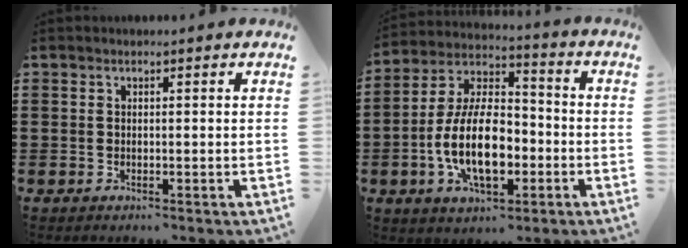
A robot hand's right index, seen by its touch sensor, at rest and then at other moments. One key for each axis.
{"total": 13.5, "fx": -3.7, "fy": 6.7, "fz": 11.1, "tx": -0.236, "ty": -0.003, "tz": -0.072}